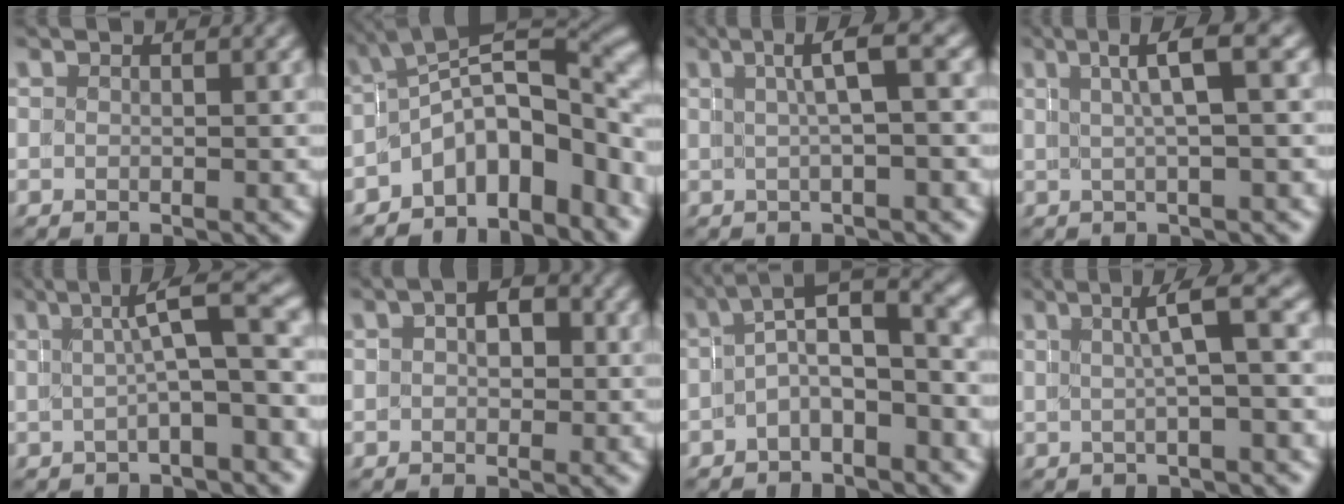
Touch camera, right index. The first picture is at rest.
{"total": 12.5, "force": [-2.4, 7.7, 9.6], "torque": [-0.147, -0.023, -0.037]}
{"total": 2.9, "force": [0.8, -0.3, 2.8], "torque": [-0.031, 0.016, 0.015]}
{"total": 3.5, "force": [1.5, -0.5, 3.1], "torque": [-0.038, 0.021, 0.022]}
{"total": 4.2, "force": [0.5, 0.2, 4.2], "torque": [-0.044, 0.017, 0.008]}
{"total": 2.7, "force": [0.8, 2.0, 1.7], "torque": [-0.008, 0.009, 0.001]}
{"total": 5.0, "force": [-0.6, 2.3, 4.4], "torque": [-0.054, -0.007, -0.012]}
{"total": 2.9, "force": [0.6, -0.9, 2.7], "torque": [-0.031, 0.014, 0.011]}